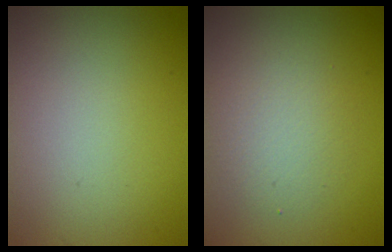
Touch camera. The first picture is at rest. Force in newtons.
{"total": 2.6, "press": 2.6, "slide": 0.1}